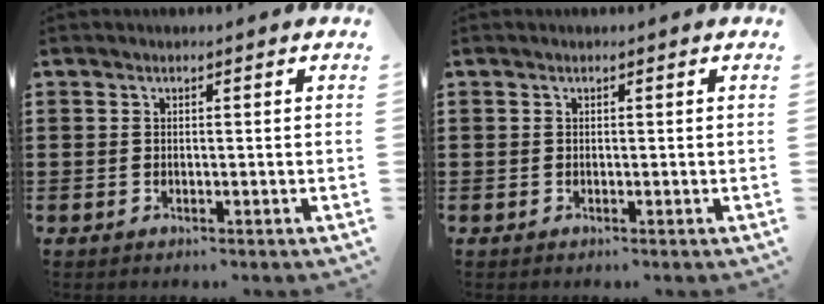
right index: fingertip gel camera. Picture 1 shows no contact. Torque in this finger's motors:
{"motor_torque": [0.00, 0.00, 0.00, 0.00]}